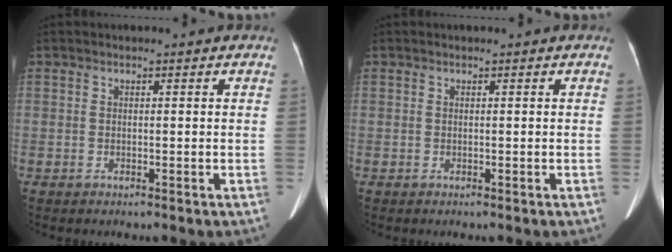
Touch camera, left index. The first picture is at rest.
{"total": 0.0}